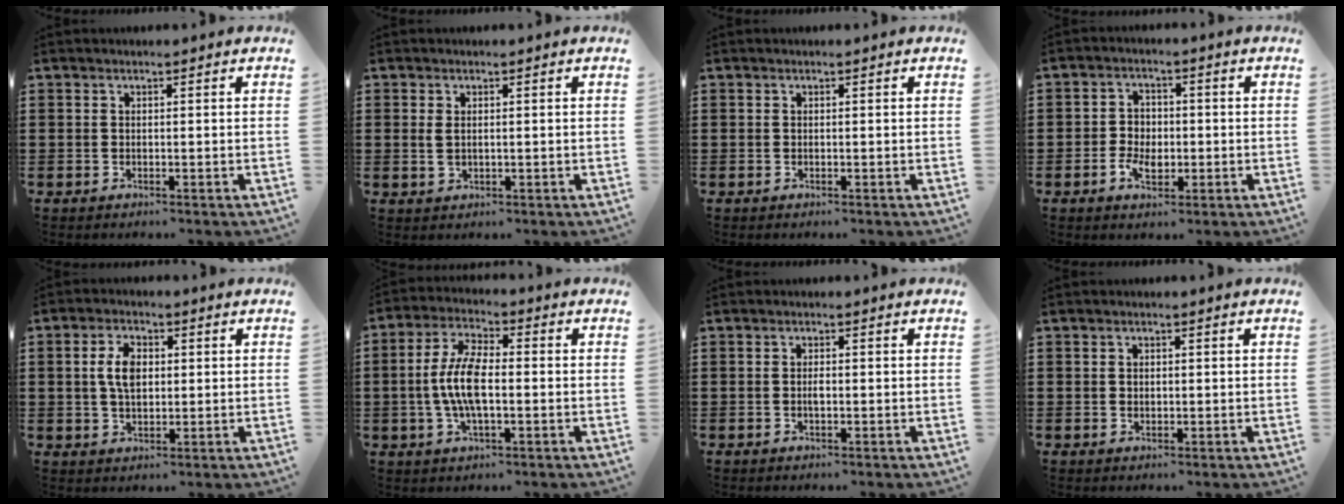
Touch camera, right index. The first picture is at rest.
{"total": 1.6, "force": [0.3, 0.8, 1.3], "torque": [-0.029, 0.005, 0.004]}
{"total": 0.0}
{"total": 4.1, "force": [-1.2, 3.0, 2.6], "torque": [-0.052, 0.010, -0.024]}
{"total": 5.4, "force": [0.7, 3.0, 4.5], "torque": [-0.101, 0.011, 0.009]}
{"total": 8.1, "force": [-0.8, 3.1, 7.4], "torque": [-0.167, -0.004, -0.022]}
{"total": 1.4, "force": [-0.1, 0.6, 1.3], "torque": [-0.024, 0.003, -0.004]}
{"total": 0.9, "force": [0.2, 0.6, 0.6], "torque": [-0.013, 0.006, 0.003]}